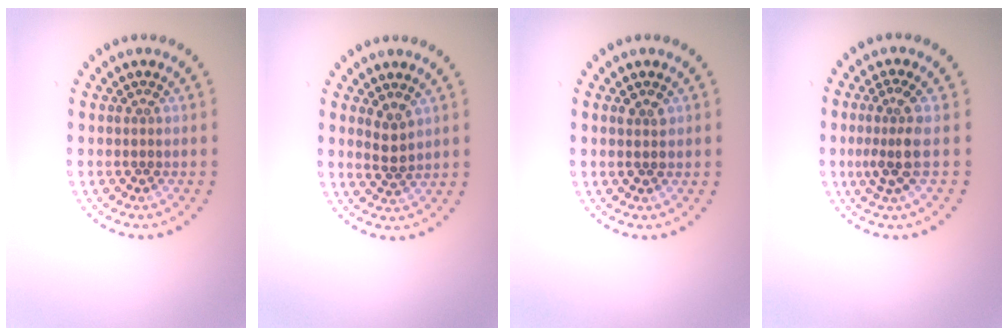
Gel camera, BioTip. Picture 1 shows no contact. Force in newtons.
{"total": 1.8, "press": 1.6, "slide": 0.8}
{"total": 1.2, "press": 1.2, "slide": 0.1}
{"total": 2.8, "press": 2.1, "slide": 1.9}